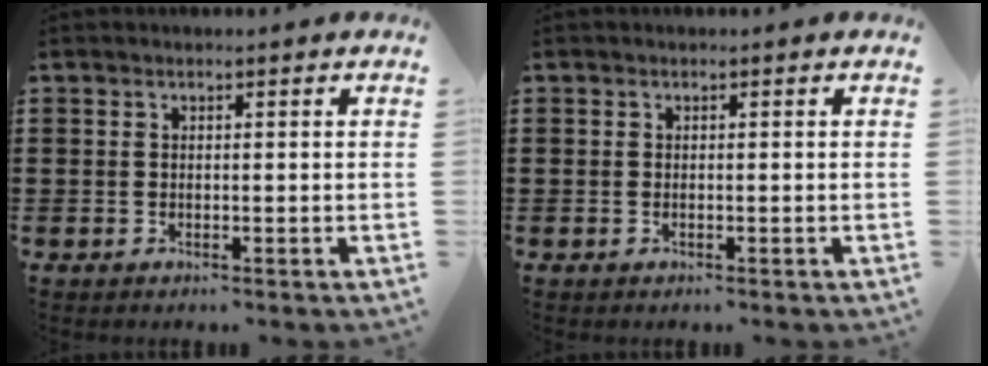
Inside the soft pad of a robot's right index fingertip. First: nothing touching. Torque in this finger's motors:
{"motor_torque": [-0.79, 1.35, -0.02, 0.00]}